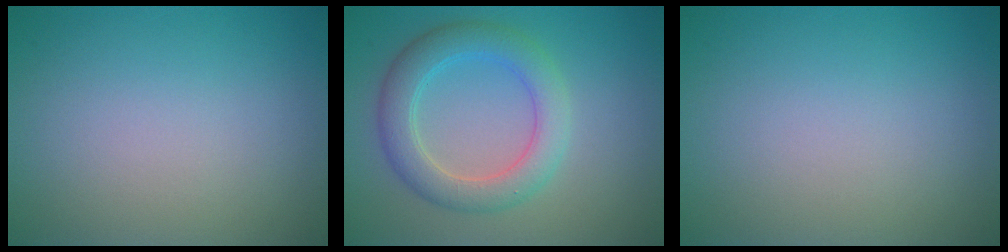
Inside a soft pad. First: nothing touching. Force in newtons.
{"total": 4.5, "press": 4.5, "slide": 0.2}
{"total": 0.0}